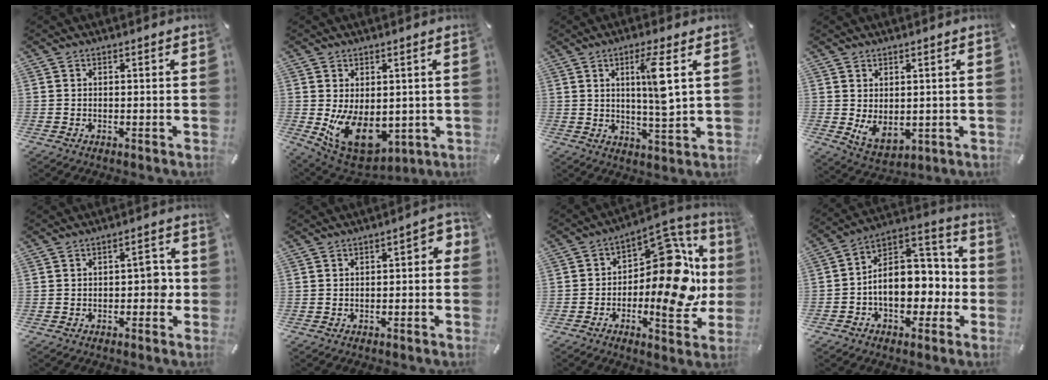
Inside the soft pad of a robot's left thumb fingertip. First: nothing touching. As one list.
[{"total": 12.6, "force": [-1.8, 9.0, 8.7], "torque": [-0.134, -0.009, -0.025]}, {"total": 8.8, "force": [2.6, 0.9, 8.4], "torque": [-0.133, -0.011, 0.031]}, {"total": 5.0, "force": [1.4, 3.9, 2.9], "torque": [-0.045, -0.013, 0.026]}, {"total": 5.3, "force": [-0.5, 2.9, 4.4], "torque": [-0.055, 0.006, -0.016]}, {"total": 3.8, "force": [-1.6, 1.9, 3.0], "torque": [-0.043, 0.013, -0.031]}, {"total": 18.8, "force": [-0.3, 10.5, 15.5], "torque": [-0.198, -0.019, -0.004]}, {"total": 14.7, "force": [-1.2, 11.5, 9.1], "torque": [-0.116, -0.008, -0.018]}]